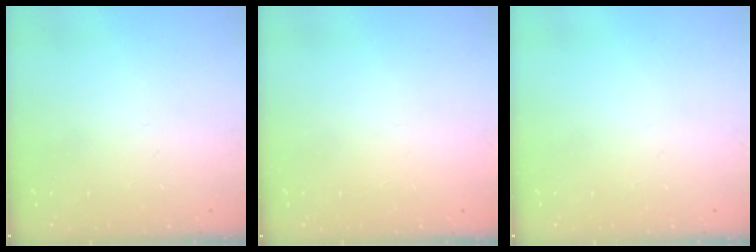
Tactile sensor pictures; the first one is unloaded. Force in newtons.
{"total": 1.6, "press": 1.6, "slide": 0.1}
{"total": 0.0}